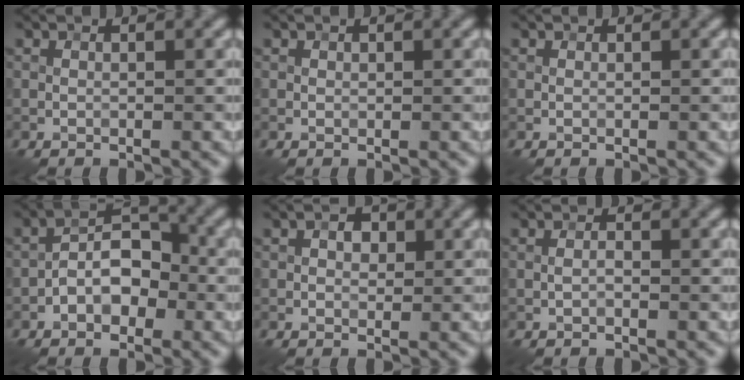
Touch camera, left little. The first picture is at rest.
{"total": 0.0}
{"total": 0.0}
{"total": 4.5, "force": [-1.5, 2.7, 3.3], "torque": [-0.048, 0.013, -0.032]}
{"total": 1.7, "force": [0.4, 1.2, 1.1], "torque": [-0.016, 0.002, 0.004]}
{"total": 0.8, "force": [-0.2, 0.3, 0.7], "torque": [-0.014, 0.001, -0.006]}